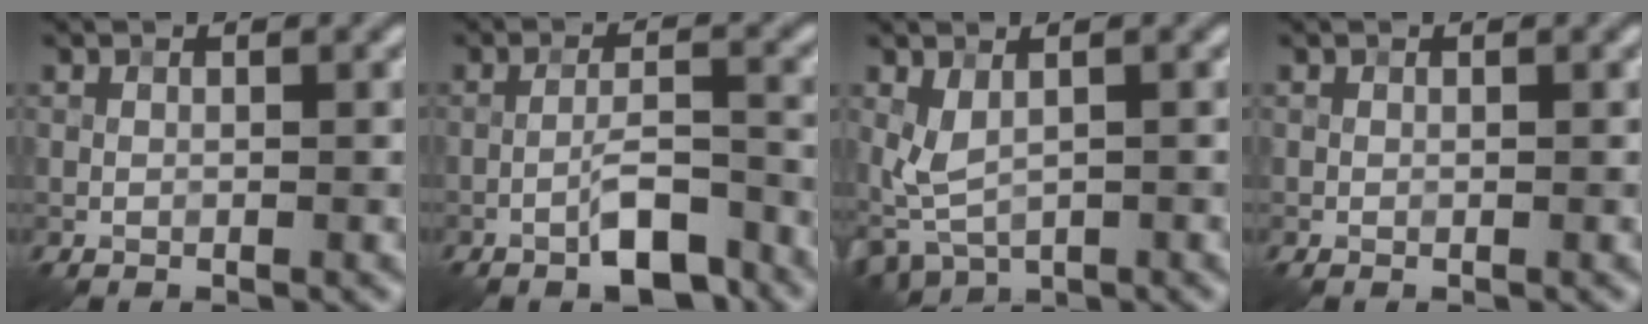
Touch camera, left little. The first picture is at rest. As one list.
[{"total": 4.9, "force": [-3.0, 1.3, 3.6], "torque": [-0.063, 0.008, -0.055]}, {"total": 3.0, "force": [0.2, 1.6, 2.5], "torque": [-0.062, -0.007, 0.008]}, {"total": 0.0}]